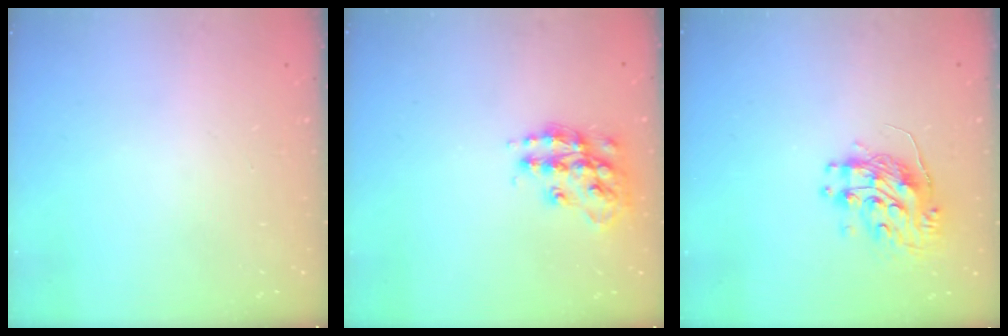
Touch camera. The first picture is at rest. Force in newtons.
{"total": 15.6, "press": 15.6, "slide": 0.9}
{"total": 10.7, "press": 10.6, "slide": 1.2}